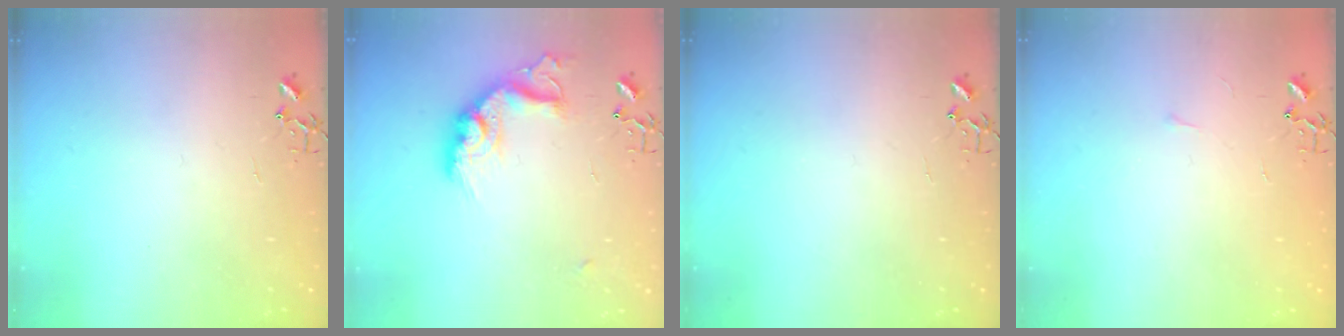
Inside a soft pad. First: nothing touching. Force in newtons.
{"total": 16.9, "press": 16.9, "slide": 1.2}
{"total": 0.0}
{"total": 3.3, "press": 3.2, "slide": 0.5}